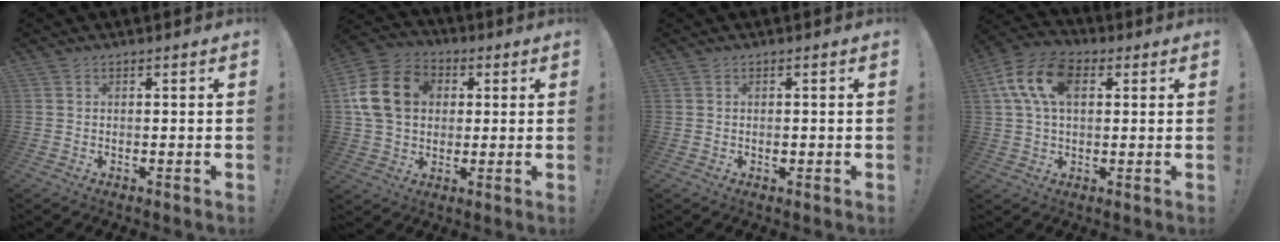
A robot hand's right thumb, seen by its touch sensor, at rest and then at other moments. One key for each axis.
{"total": 17.3, "fx": 3.5, "fy": 13.6, "fz": 10.1, "tx": -0.184, "ty": 0.007, "tz": 0.070}
{"total": 0.9, "fx": -0.3, "fy": 0.6, "fz": 0.6, "tx": -0.003, "ty": -0.001, "tz": -0.007}
{"total": 14.9, "fx": 4.3, "fy": 9.3, "fz": 10.8, "tx": -0.210, "ty": 0.011, "tz": 0.082}